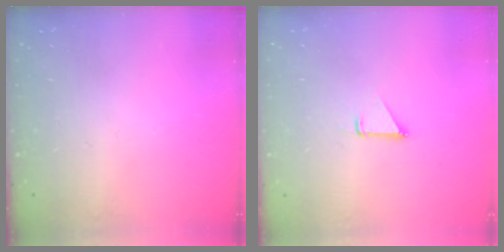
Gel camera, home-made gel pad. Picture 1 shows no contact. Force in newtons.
{"total": 1.5, "press": 1.5, "slide": 0.1}